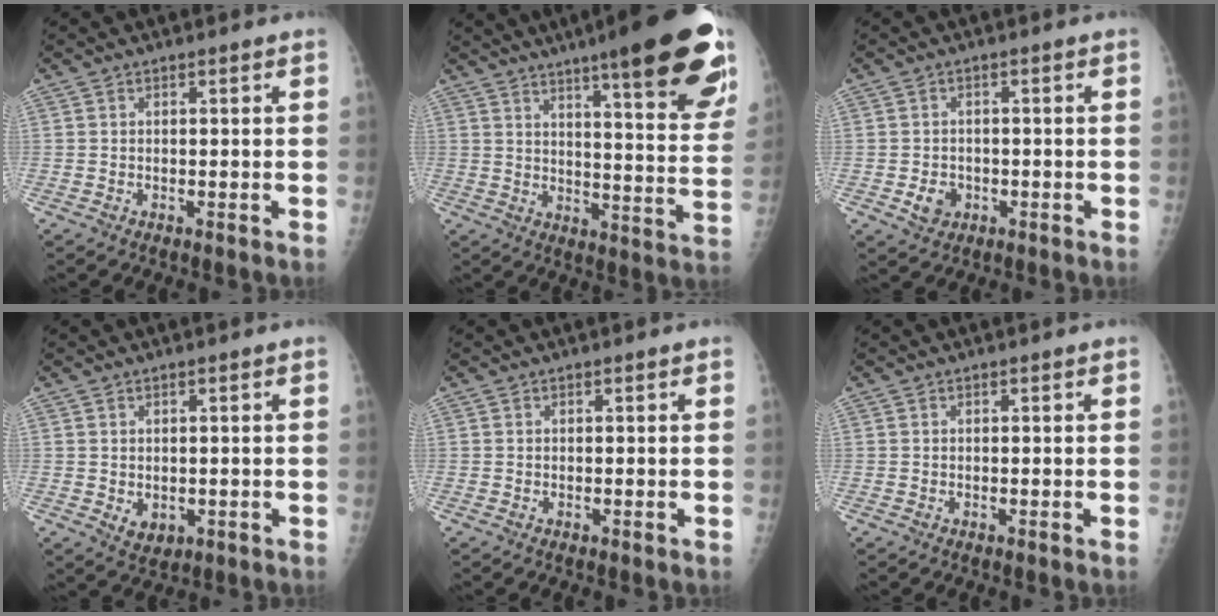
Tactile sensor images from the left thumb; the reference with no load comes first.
{"total": 24.8, "force": [15.8, 4.3, 18.7], "torque": [-0.232, -0.059, 0.208]}
{"total": 3.6, "force": [-1.1, 3.0, 1.7], "torque": [-0.018, 0.003, -0.012]}
{"total": 3.8, "force": [-0.5, 2.9, 2.4], "torque": [-0.023, -0.006, 0.007]}
{"total": 0.0}
{"total": 0.0}